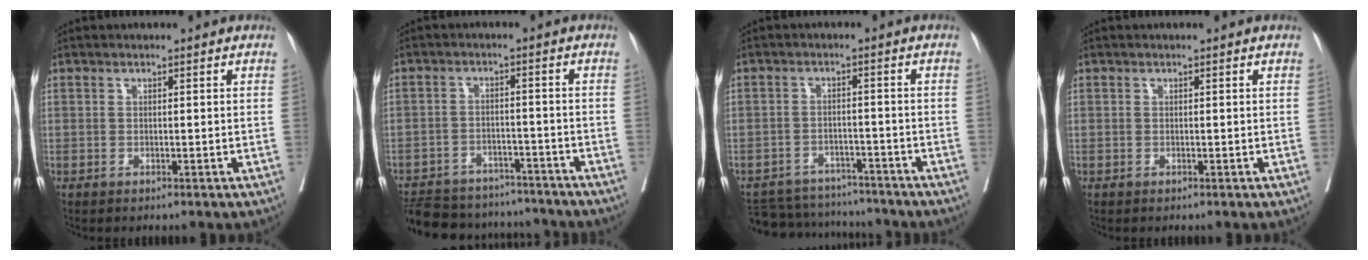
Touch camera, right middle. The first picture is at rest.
{"total": 17.2, "force": [-15.5, 5.7, 4.8], "torque": [-0.118, 0.005, -0.212]}
{"total": 11.2, "force": [-10.6, 3.2, 1.7], "torque": [-0.032, 0.008, -0.147]}
{"total": 0.0}